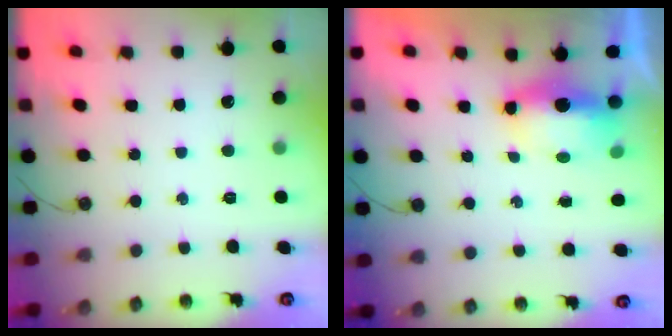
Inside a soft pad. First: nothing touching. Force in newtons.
{"total": 6.6, "press": 6.5, "slide": 1.1}